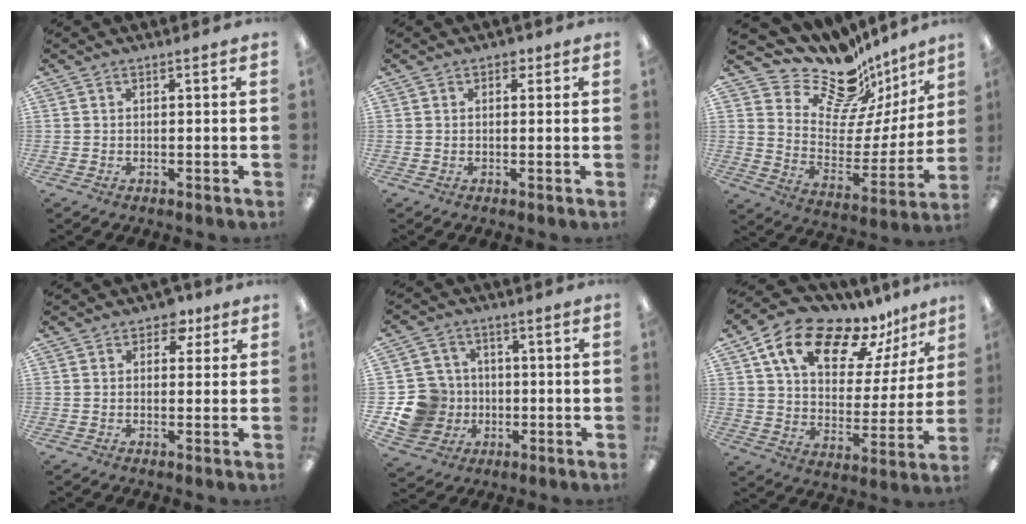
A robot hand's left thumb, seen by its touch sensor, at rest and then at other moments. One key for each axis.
{"total": 1.8, "fx": 0.9, "fy": 1.3, "fz": 0.8, "tx": 0.000, "ty": -0.003, "tz": 0.013}
{"total": 18.5, "fx": 14.9, "fy": 8.9, "fz": 6.5, "tx": -0.100, "ty": -0.126, "tz": 0.257}
{"total": 3.1, "fx": 1.6, "fy": 2.2, "fz": 1.4, "tx": -0.007, "ty": -0.003, "tz": 0.024}
{"total": 11.8, "fx": -2.4, "fy": 11.1, "fz": 3.1, "tx": -0.080, "ty": 0.032, "tz": -0.032}
{"total": 16.5, "fx": 12.2, "fy": 7.6, "fz": 8.2, "tx": -0.146, "ty": -0.079, "tz": 0.214}